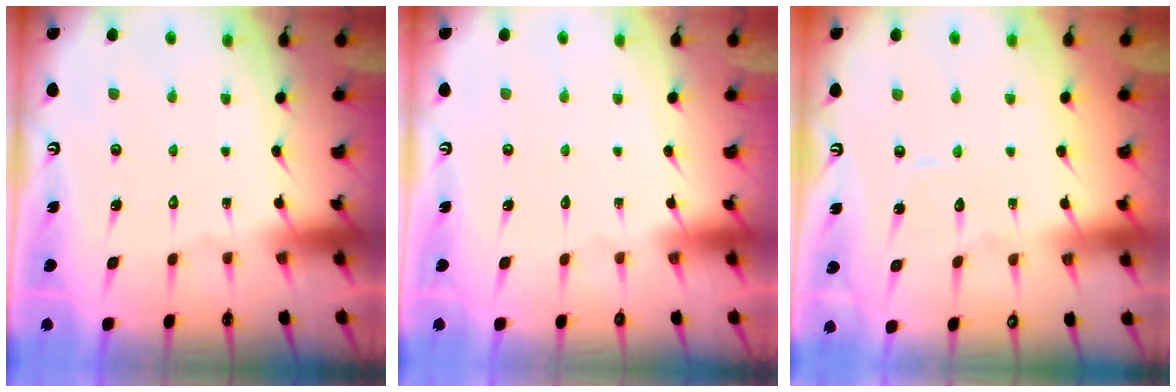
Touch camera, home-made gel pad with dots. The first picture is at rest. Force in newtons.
{"total": 0.0}
{"total": 3.9, "press": 3.9, "slide": 0.3}